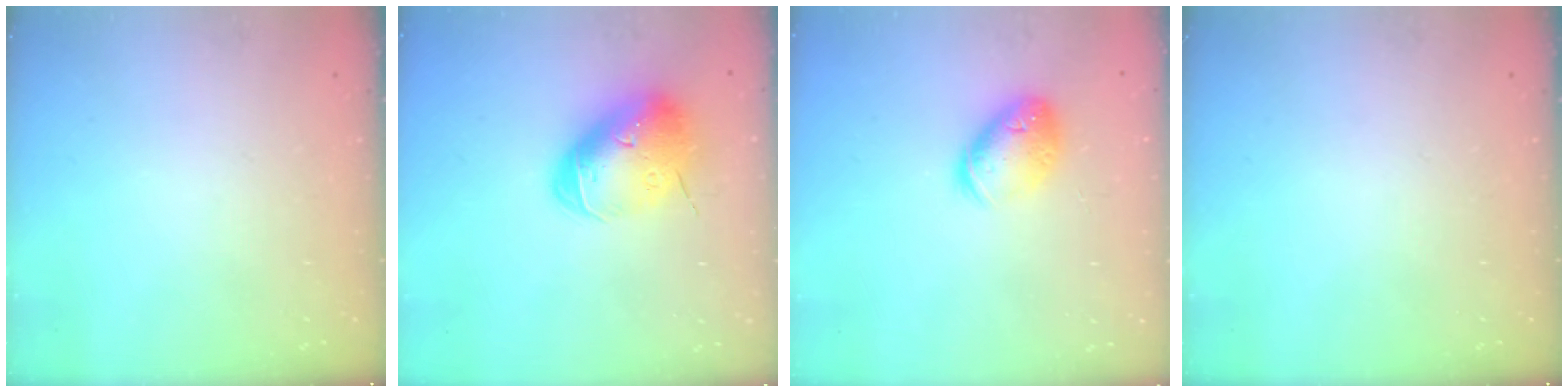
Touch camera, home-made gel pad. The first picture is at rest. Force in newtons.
{"total": 16.7, "press": 16.5, "slide": 2.6}
{"total": 12.7, "press": 12.6, "slide": 1.9}
{"total": 0.0}